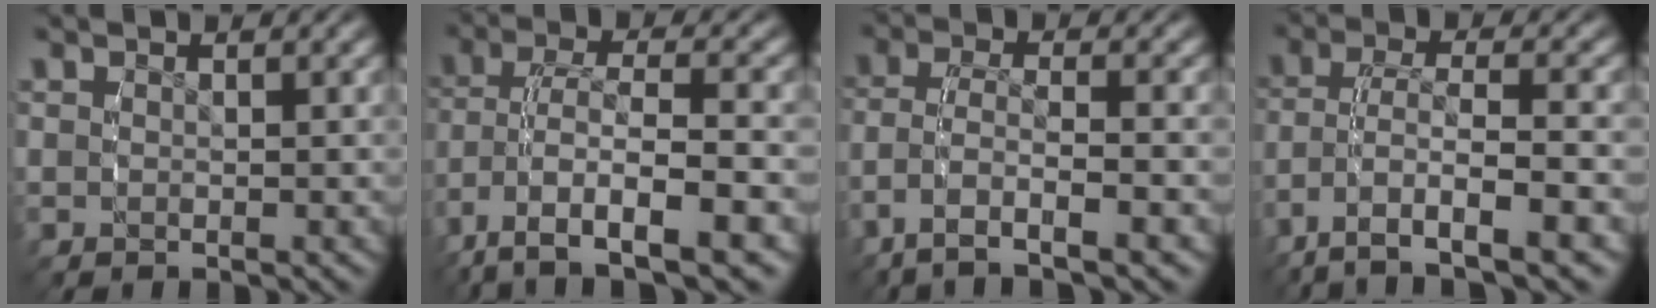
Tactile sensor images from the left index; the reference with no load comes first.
{"total": 7.6, "force": [-3.7, 3.8, 5.4], "torque": [-0.128, -0.045, -0.027]}
{"total": 3.9, "force": [-2.0, 1.7, 2.9], "torque": [-0.071, -0.025, -0.021]}
{"total": 5.8, "force": [-3.2, 2.6, 4.1], "torque": [-0.097, -0.034, -0.029]}